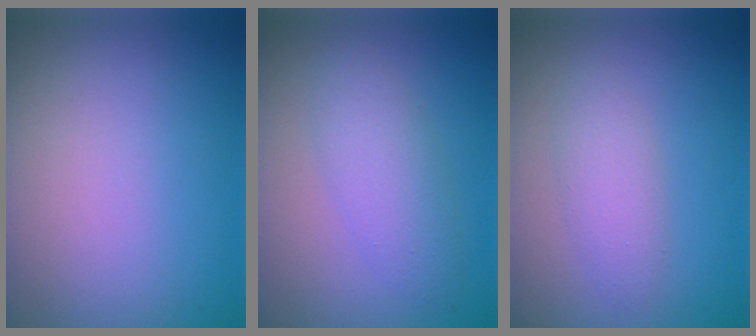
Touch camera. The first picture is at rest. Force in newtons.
{"total": 3.2, "press": 3.2, "slide": 0.1}
{"total": 2.3, "press": 2.3, "slide": 0.1}